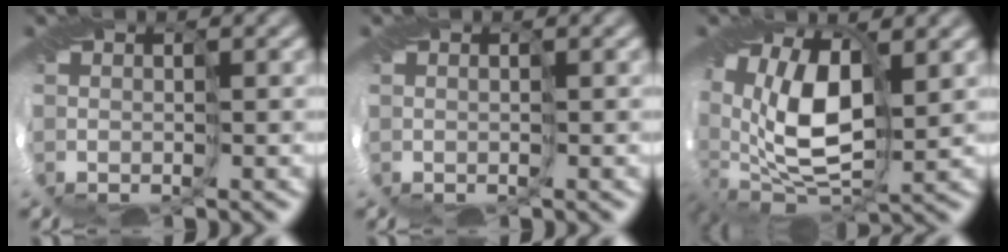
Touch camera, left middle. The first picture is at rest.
{"total": 0.0}
{"total": 11.9, "force": [1.2, 7.4, 9.3], "torque": [-0.188, -0.021, 0.031]}